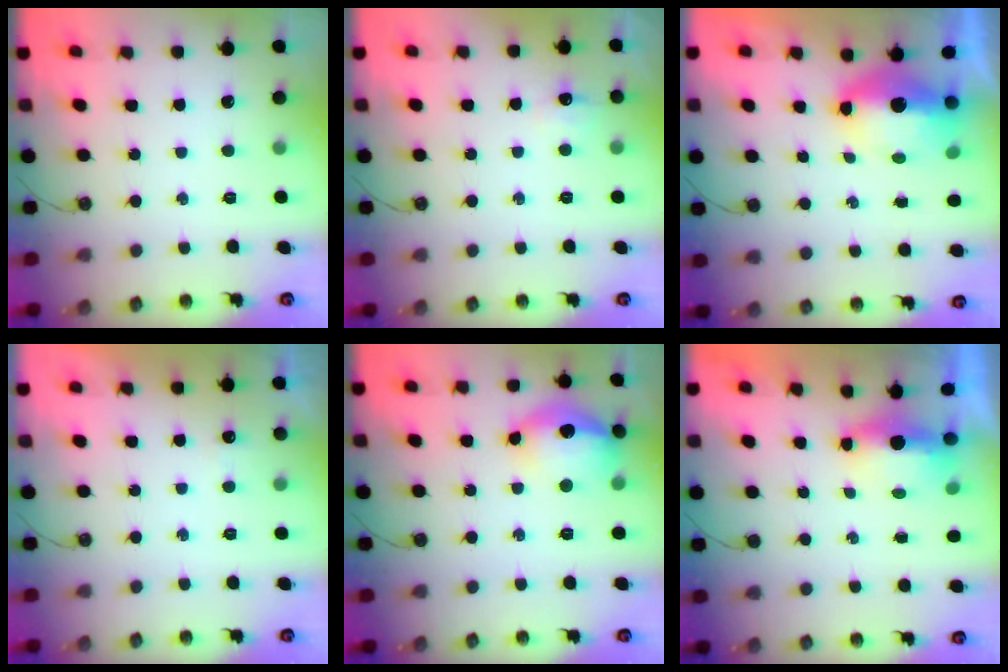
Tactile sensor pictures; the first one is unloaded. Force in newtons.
{"total": 5.9, "press": 5.8, "slide": 1.2}
{"total": 9.3, "press": 9.2, "slide": 1.4}
{"total": 2.9, "press": 2.8, "slide": 0.7}
{"total": 15.8, "press": 15.7, "slide": 1.3}
{"total": 5.3, "press": 4.9, "slide": 2.1}